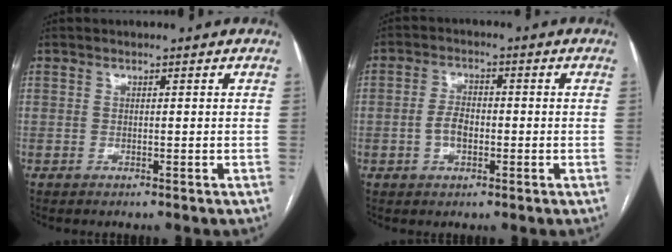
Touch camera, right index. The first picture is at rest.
{"total": 3.9, "force": [-0.9, 2.3, 3.0], "torque": [-0.062, 0.009, -0.017]}